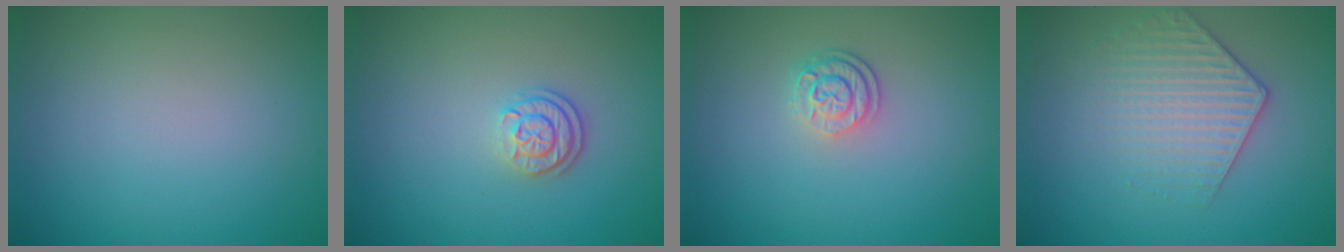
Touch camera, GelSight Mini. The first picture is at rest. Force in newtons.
{"total": 2.5, "press": 2.0, "slide": 1.5}
{"total": 2.6, "press": 1.9, "slide": 1.7}
{"total": 3.2, "press": 3.1, "slide": 0.9}